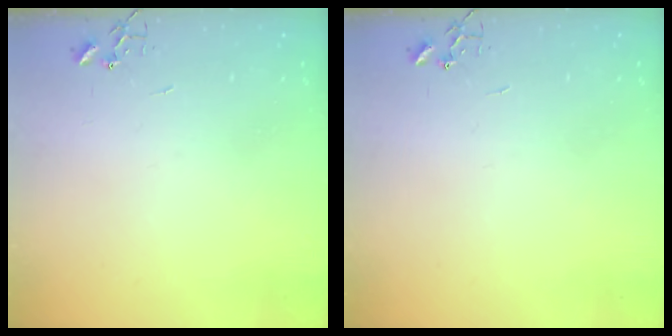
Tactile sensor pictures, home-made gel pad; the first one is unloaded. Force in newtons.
{"total": 0.0}